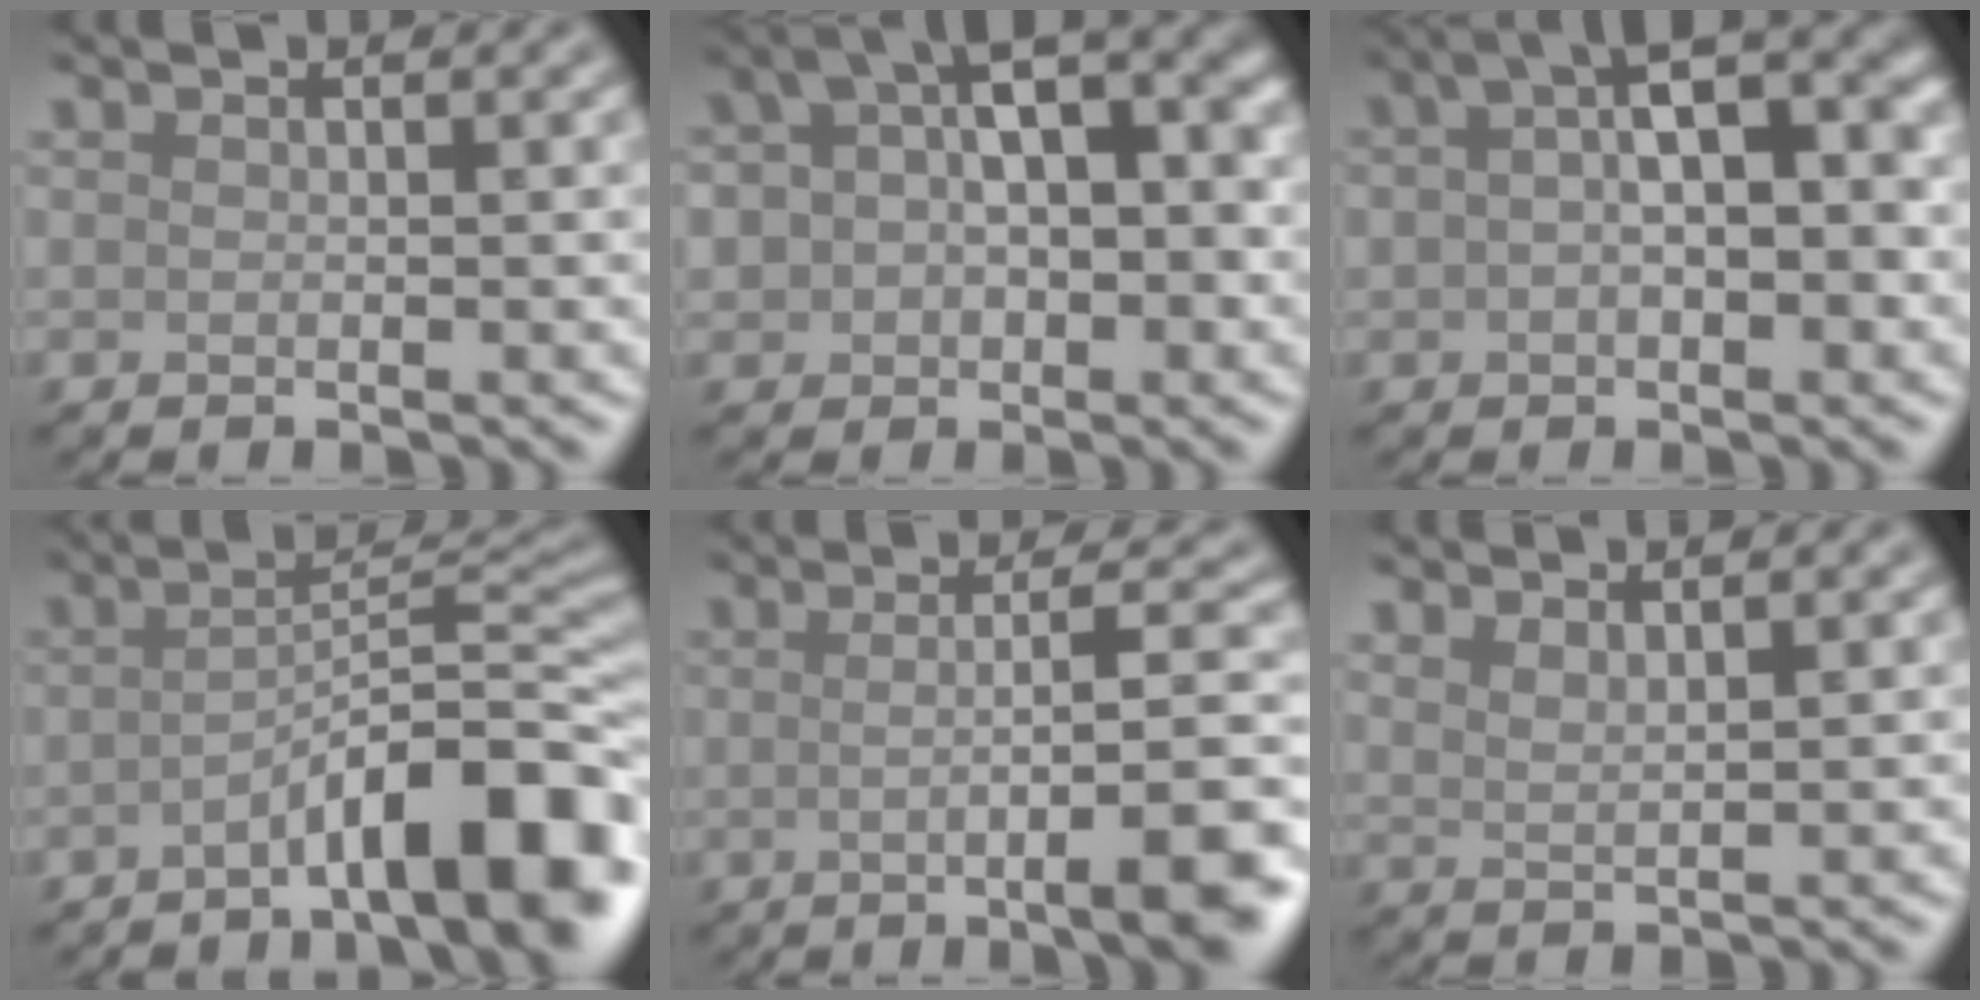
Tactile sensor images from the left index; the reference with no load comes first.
{"total": 10.5, "force": [3.1, 6.3, 7.8], "torque": [-0.114, 0.016, 0.049]}
{"total": 8.9, "force": [2.0, 4.4, 7.4], "torque": [-0.104, 0.022, 0.027]}
{"total": 8.5, "force": [-4.0, 2.0, 7.2], "torque": [-0.093, 0.019, -0.068]}
{"total": 9.2, "force": [-1.6, 2.0, 8.8], "torque": [-0.106, 0.002, -0.027]}
{"total": 1.8, "force": [1.6, 0.4, 0.8], "torque": [-0.007, -0.002, 0.024]}